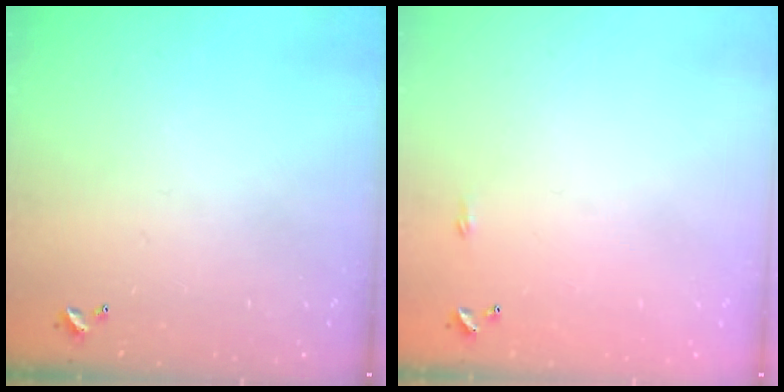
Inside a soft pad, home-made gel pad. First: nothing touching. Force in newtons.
{"total": 2.2, "press": 2.1, "slide": 0.4}